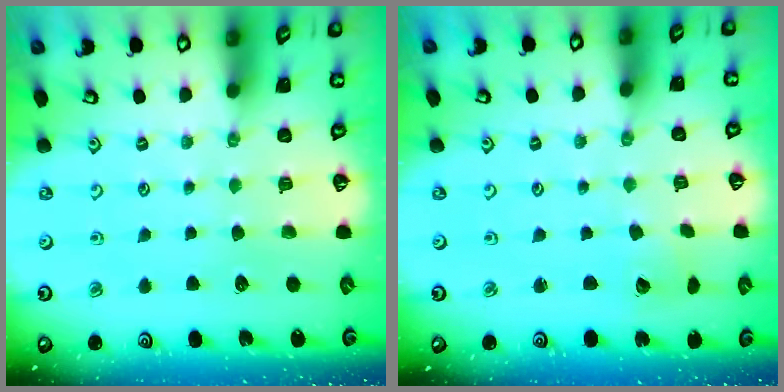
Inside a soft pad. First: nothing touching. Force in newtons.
{"total": 2.9, "press": 2.9, "slide": 0.2}